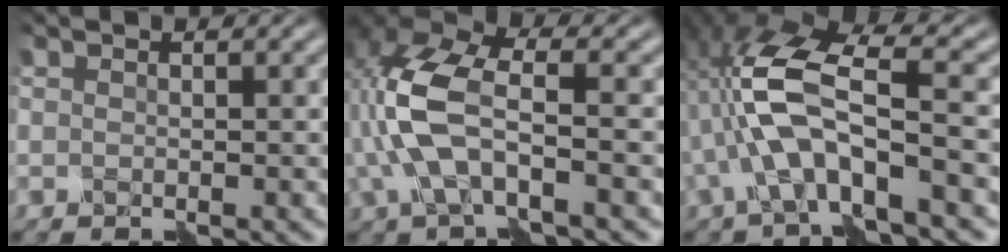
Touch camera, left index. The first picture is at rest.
{"total": 7.4, "force": [-1.0, 3.3, 6.5], "torque": [-0.165, 0.017, -0.027]}
{"total": 7.1, "force": [-1.5, 2.4, 6.5], "torque": [-0.142, 0.013, -0.029]}